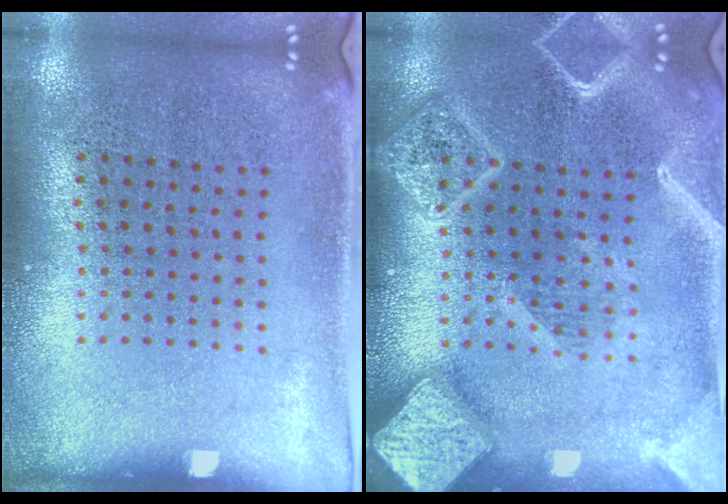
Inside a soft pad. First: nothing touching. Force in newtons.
{"total": 4.1, "press": 4.1, "slide": 0.5}